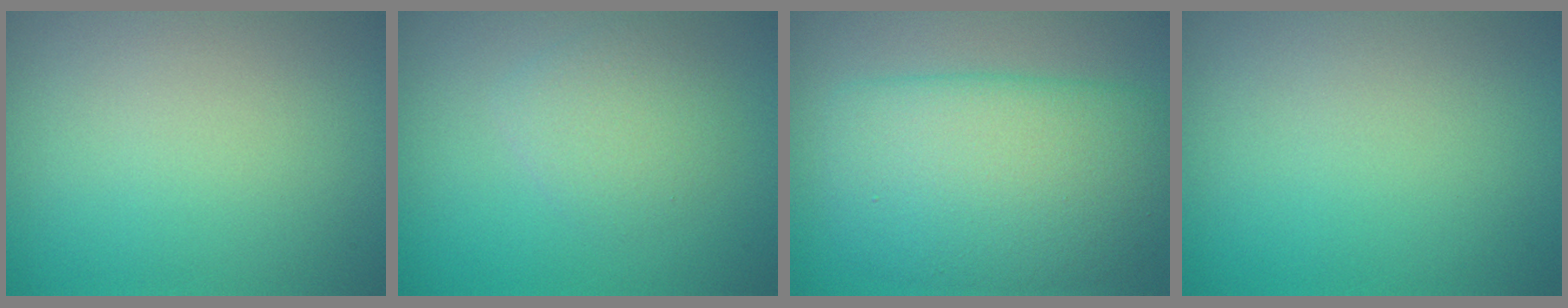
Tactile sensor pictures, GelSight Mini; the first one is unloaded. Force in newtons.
{"total": 2.3, "press": 2.3, "slide": 0.1}
{"total": 7.9, "press": 7.9, "slide": 0.1}
{"total": 0.0}